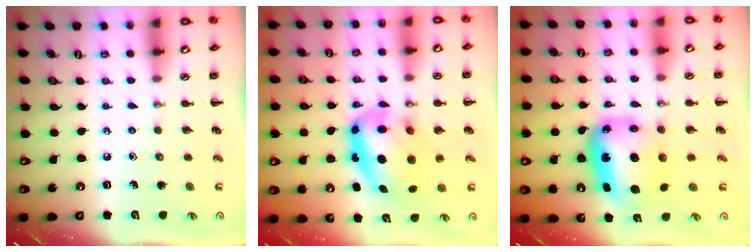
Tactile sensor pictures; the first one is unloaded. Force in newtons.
{"total": 10.8, "press": 10.6, "slide": 2.3}
{"total": 9.4, "press": 9.0, "slide": 2.8}